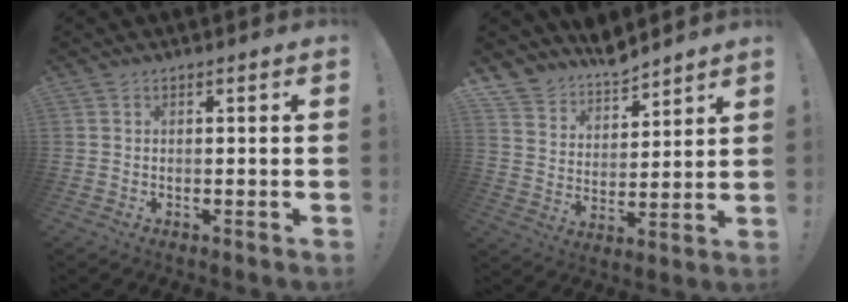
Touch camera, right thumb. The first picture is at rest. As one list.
[{"total": 8.7, "force": [7.9, 3.7, 0.3], "torque": [-0.021, -0.078, 0.150]}]